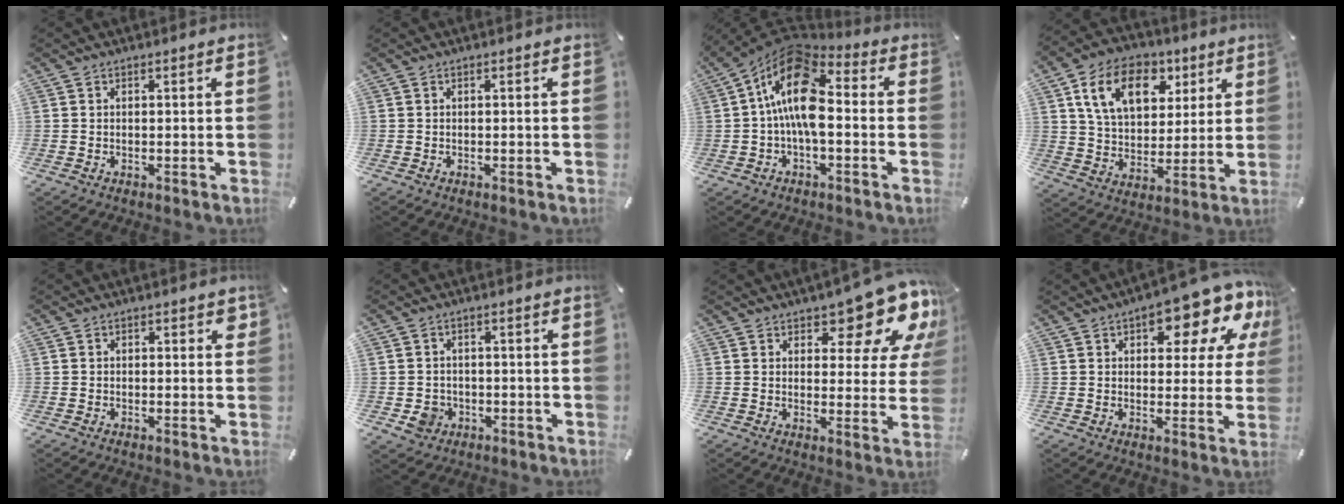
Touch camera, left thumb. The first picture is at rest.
{"total": 0.0}
{"total": 16.3, "force": [-0.2, 8.5, 13.8], "torque": [-0.256, -0.003, -0.003]}
{"total": 14.9, "force": [6.6, 10.3, 8.5], "torque": [-0.145, -0.009, 0.121]}
{"total": 1.3, "force": [0.3, 1.0, 0.8], "torque": [0.000, 0.001, 0.000]}
{"total": 4.9, "force": [-1.5, 4.4, 1.5], "torque": [-0.029, 0.003, -0.027]}
{"total": 12.8, "force": [8.6, 5.4, 7.8], "torque": [-0.086, -0.073, 0.141]}
{"total": 15.5, "force": [9.2, 6.7, 10.5], "torque": [-0.125, -0.068, 0.149]}